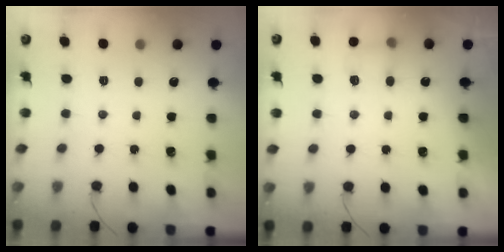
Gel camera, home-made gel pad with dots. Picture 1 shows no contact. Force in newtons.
{"total": 4.6, "press": 4.4, "slide": 1.2}